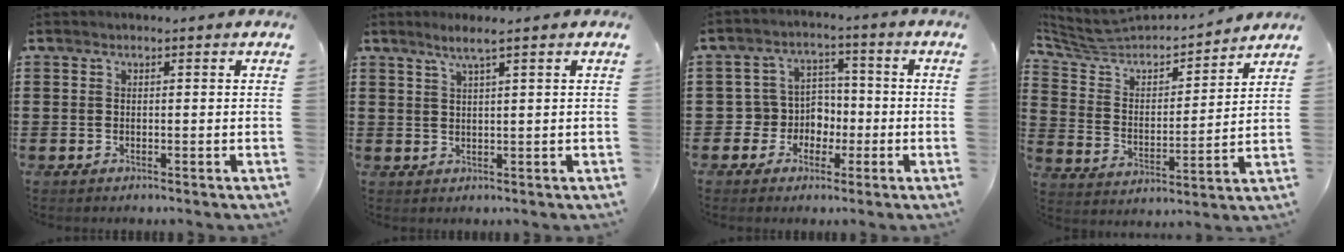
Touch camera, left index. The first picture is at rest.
{"total": 2.4, "force": [1.5, -0.2, 1.9], "torque": [-0.040, 0.000, 0.027]}
{"total": 5.6, "force": [-1.0, 5.4, 1.3], "torque": [-0.054, 0.006, -0.022]}
{"total": 5.2, "force": [4.7, 1.8, 1.3], "torque": [-0.058, -0.037, 0.073]}